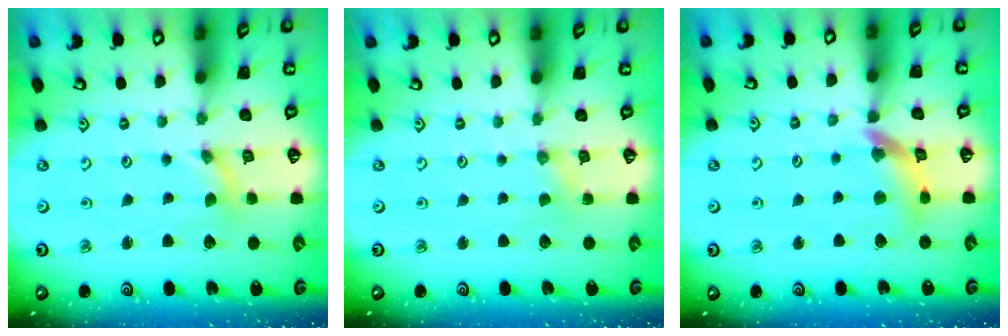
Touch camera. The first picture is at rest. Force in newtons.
{"total": 1.3, "press": 1.2, "slide": 0.2}
{"total": 11.4, "press": 11.3, "slide": 1.6}